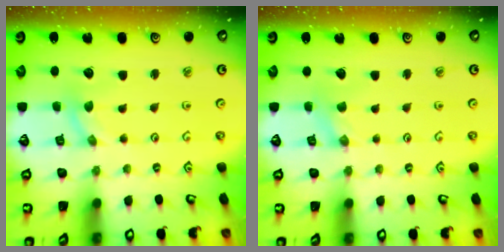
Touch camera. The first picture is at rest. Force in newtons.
{"total": 0.0}